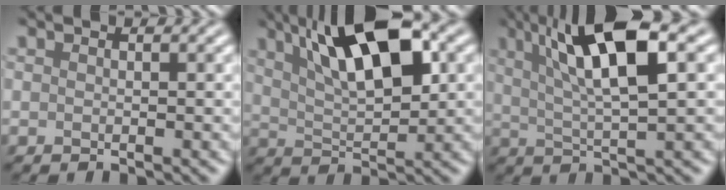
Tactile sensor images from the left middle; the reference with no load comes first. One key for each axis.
{"total": 9.6, "fx": 3.8, "fy": 3.4, "fz": 8.1, "tx": -0.140, "ty": 0.019, "tz": 0.066}
{"total": 9.3, "fx": 3.2, "fy": 2.3, "fz": 8.4, "tx": -0.142, "ty": 0.018, "tz": 0.059}